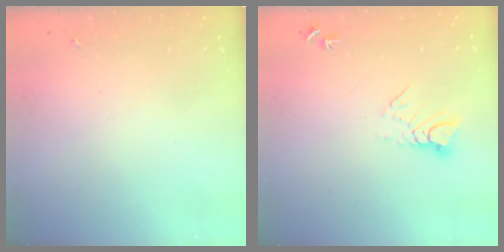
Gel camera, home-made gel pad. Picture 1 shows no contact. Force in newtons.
{"total": 5.9, "press": 5.9, "slide": 0.5}